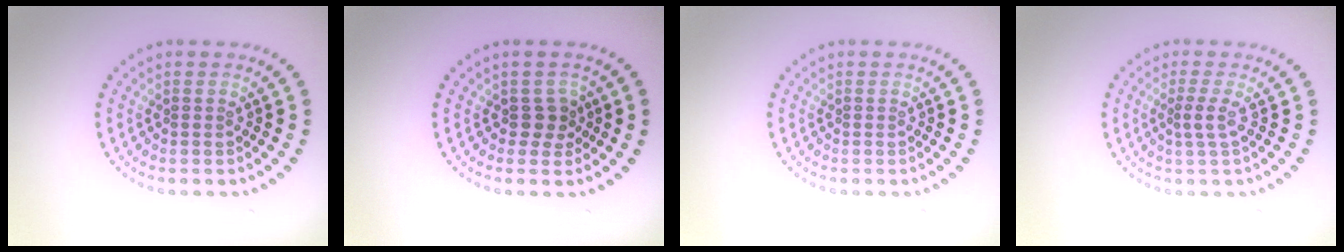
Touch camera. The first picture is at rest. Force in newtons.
{"total": 1.6, "press": 1.3, "slide": 1.0}
{"total": 0.0}
{"total": 1.5, "press": 0.9, "slide": 1.2}